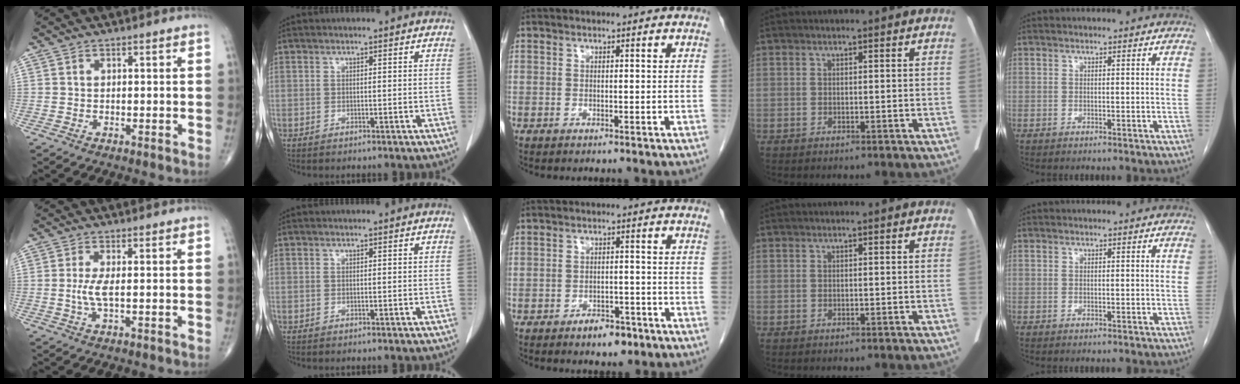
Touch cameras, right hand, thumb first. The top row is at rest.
{"thumb": {"total": 3.1, "force": [-0.1, 0.5, 3.0], "torque": [-0.081, -0.005, -0.004]}, "middle": {"total": 4.0, "force": [-2.7, 2.0, 2.2], "torque": [-0.029, 0.003, -0.034]}}